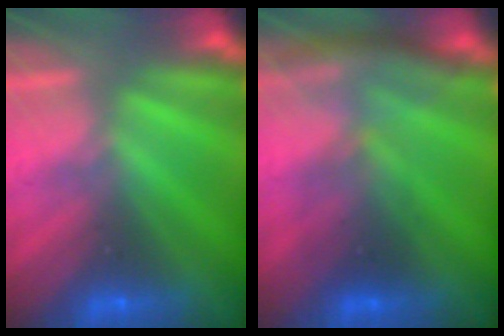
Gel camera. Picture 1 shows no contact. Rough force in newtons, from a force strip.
{"total": 2.8}